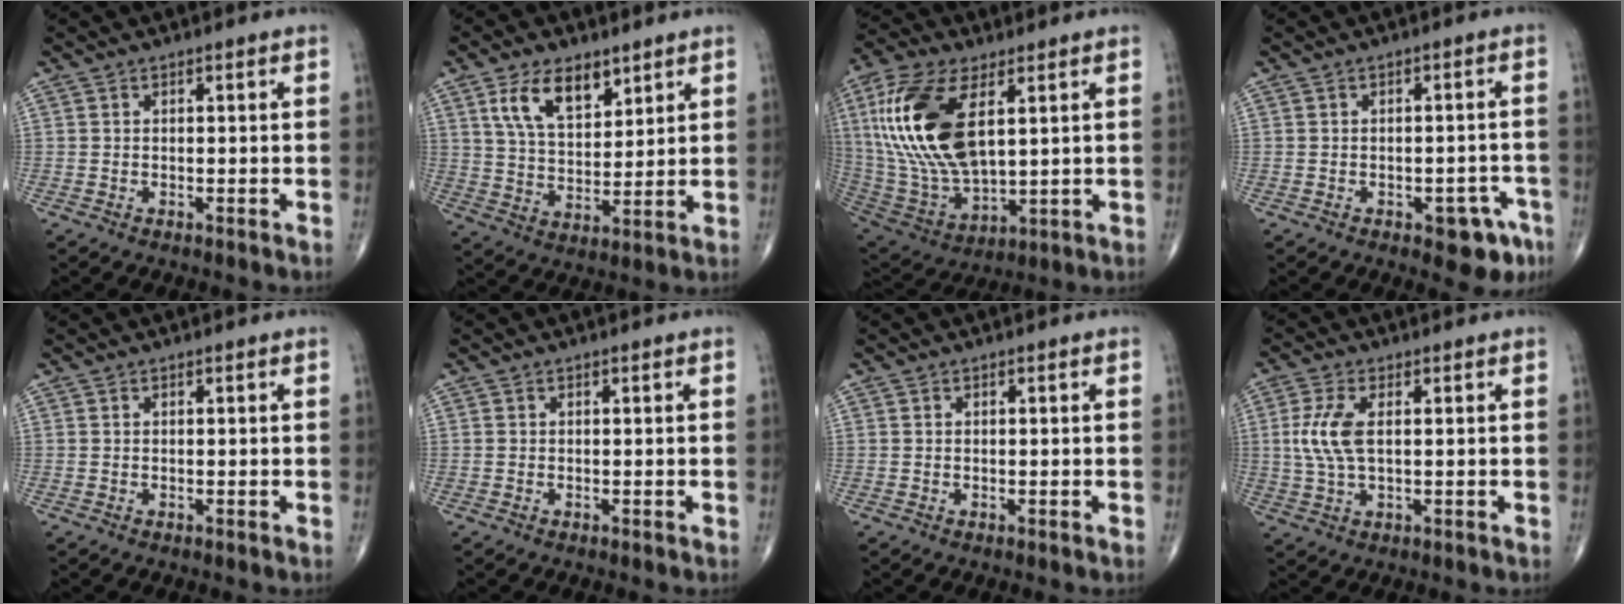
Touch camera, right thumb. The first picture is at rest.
{"total": 10.7, "force": [5.9, 5.6, 7.0], "torque": [-0.107, -0.030, 0.117]}
{"total": 22.4, "force": [6.0, 10.9, 18.6], "torque": [-0.393, -0.026, 0.117]}
{"total": 6.4, "force": [-3.4, 3.1, 4.5], "torque": [-0.031, 0.020, -0.036]}
{"total": 0.0}
{"total": 0.0}
{"total": 0.0}
{"total": 6.8, "force": [1.0, 2.9, 6.1], "torque": [-0.151, 0.001, 0.020]}